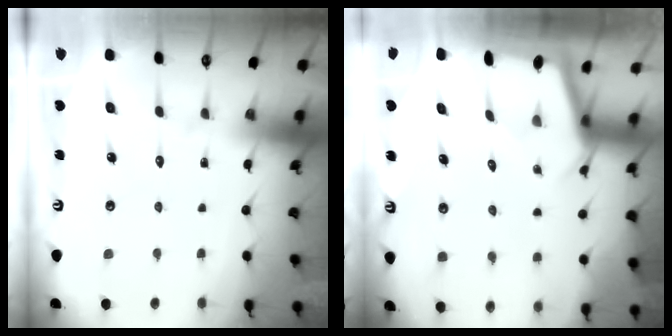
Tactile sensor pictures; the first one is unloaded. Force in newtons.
{"total": 1.3, "press": 1.3, "slide": 0.1}